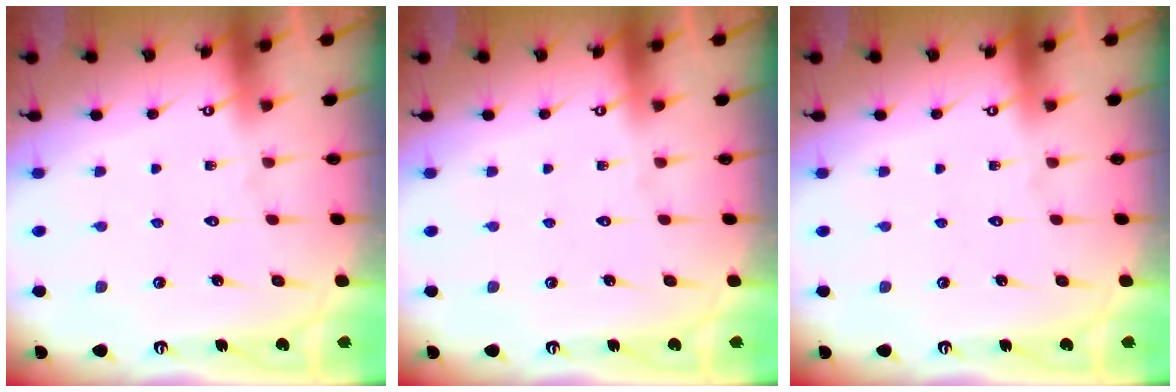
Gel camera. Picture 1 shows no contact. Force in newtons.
{"total": 0.0}
{"total": 0.0}